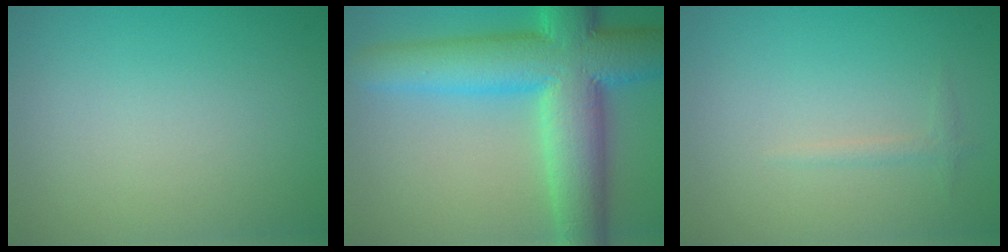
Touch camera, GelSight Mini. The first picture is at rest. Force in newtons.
{"total": 11.8, "press": 11.7, "slide": 0.3}
{"total": 0.8, "press": 0.8, "slide": 0.0}